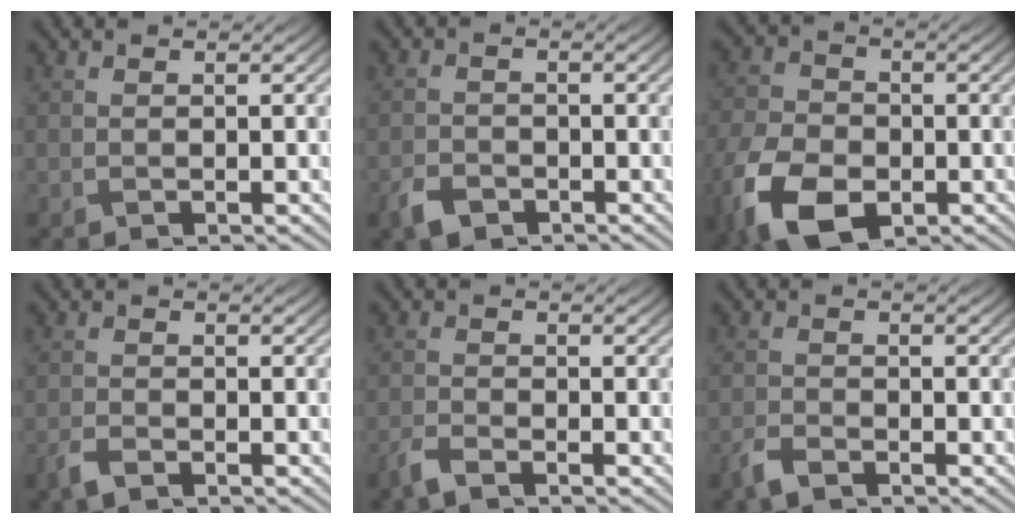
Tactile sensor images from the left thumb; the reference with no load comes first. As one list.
[{"total": 2.7, "force": [-1.8, 1.6, 1.1], "torque": [-0.026, -0.003, -0.046]}, {"total": 12.7, "force": [-5.8, 8.1, 8.0], "torque": [-0.218, -0.055, -0.106]}, {"total": 1.8, "force": [-1.4, 0.6, 1.0], "torque": [-0.028, -0.001, -0.036]}, {"total": 2.1, "force": [-1.7, 0.4, 1.1], "torque": [-0.030, -0.002, -0.047]}, {"total": 2.3, "force": [-1.8, 0.8, 1.2], "torque": [-0.030, -0.002, -0.047]}]